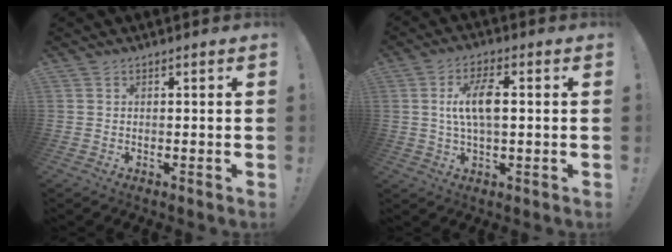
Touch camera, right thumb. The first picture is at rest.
{"total": 9.4, "force": [0.9, 3.9, 8.5], "torque": [-0.158, 0.004, 0.011]}